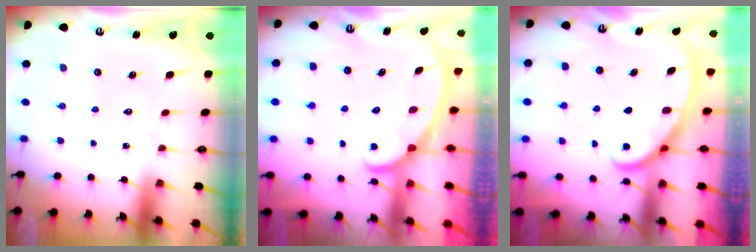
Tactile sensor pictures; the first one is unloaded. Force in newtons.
{"total": 2.5, "press": 2.5, "slide": 0.4}
{"total": 2.7, "press": 2.7, "slide": 0.4}